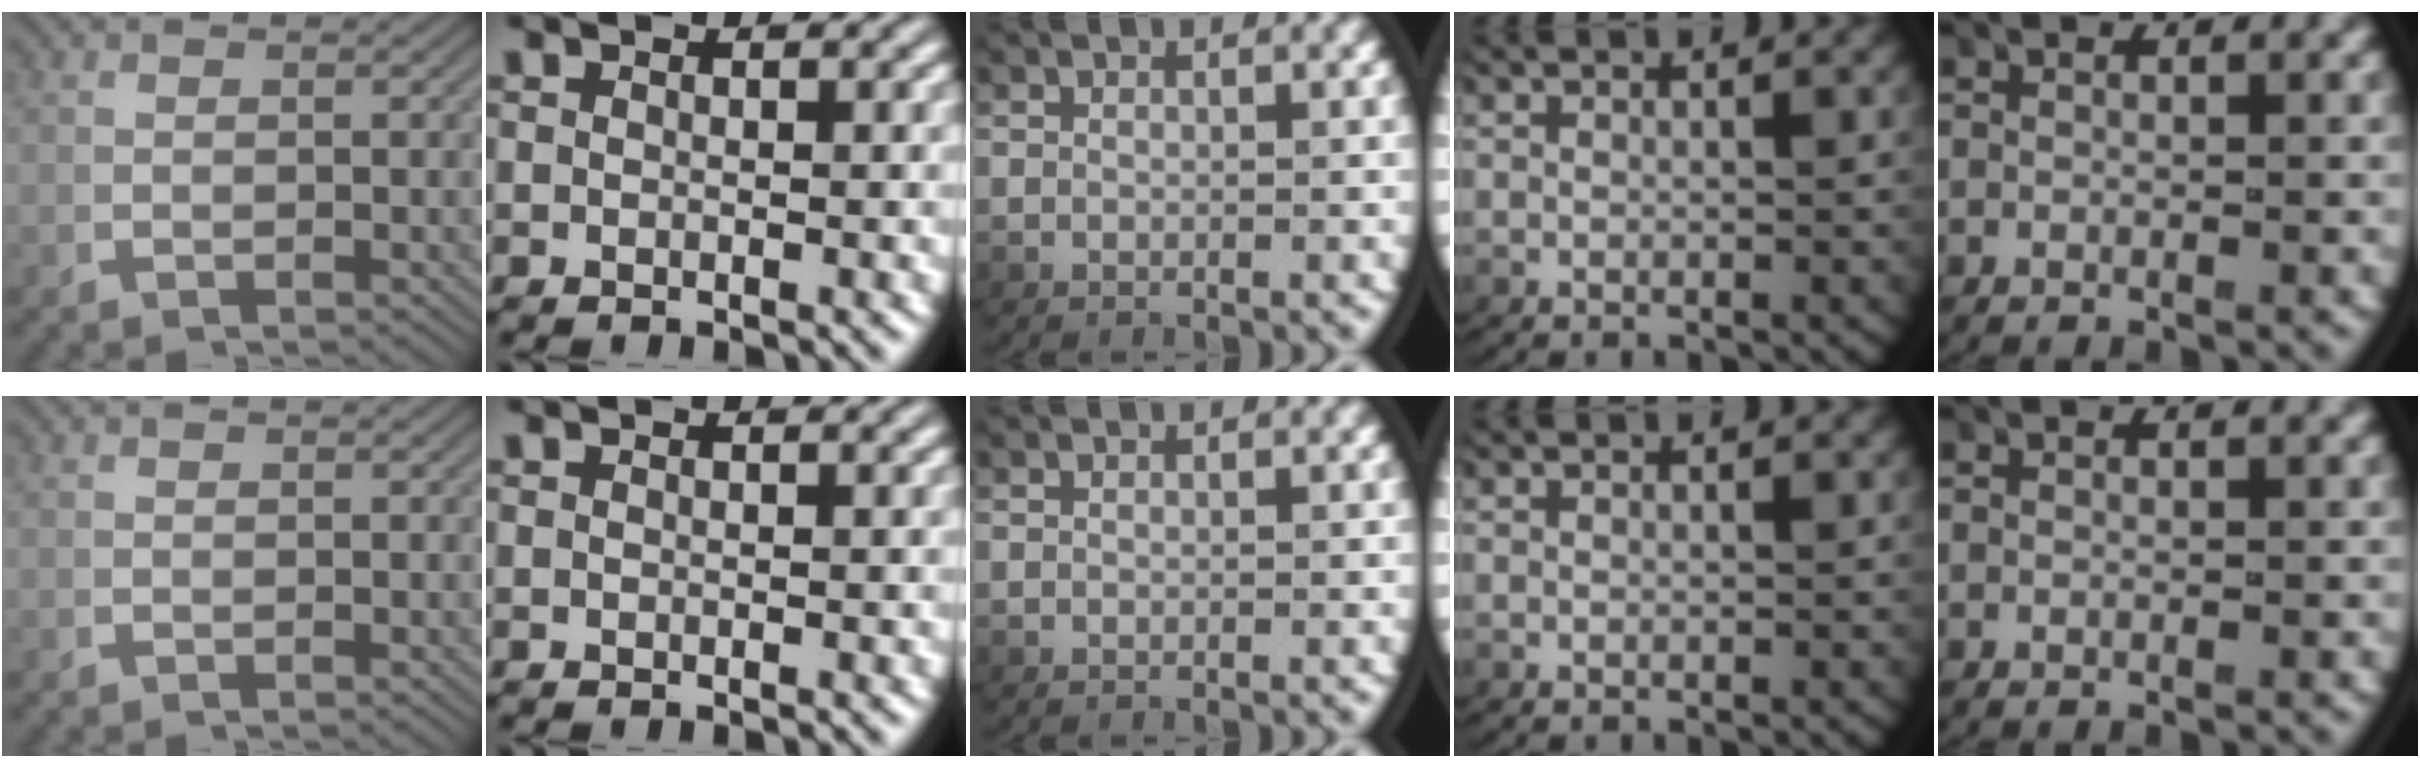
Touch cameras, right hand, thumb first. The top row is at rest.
{}